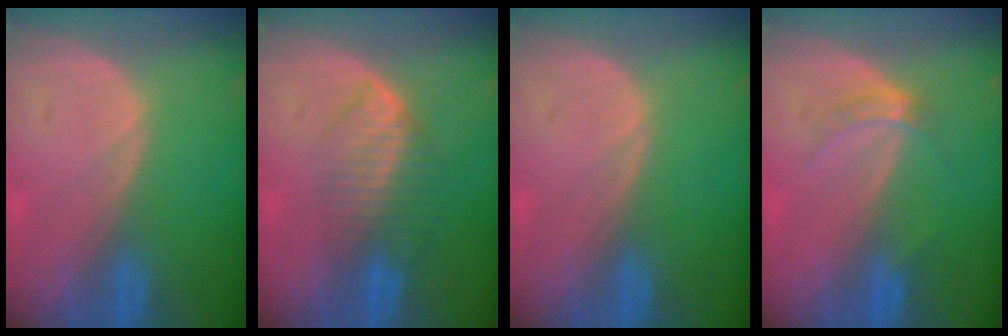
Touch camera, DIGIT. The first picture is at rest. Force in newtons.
{"total": 6.7, "press": 5.9, "slide": 3.2}
{"total": 0.0}
{"total": 2.8, "press": 2.5, "slide": 1.3}